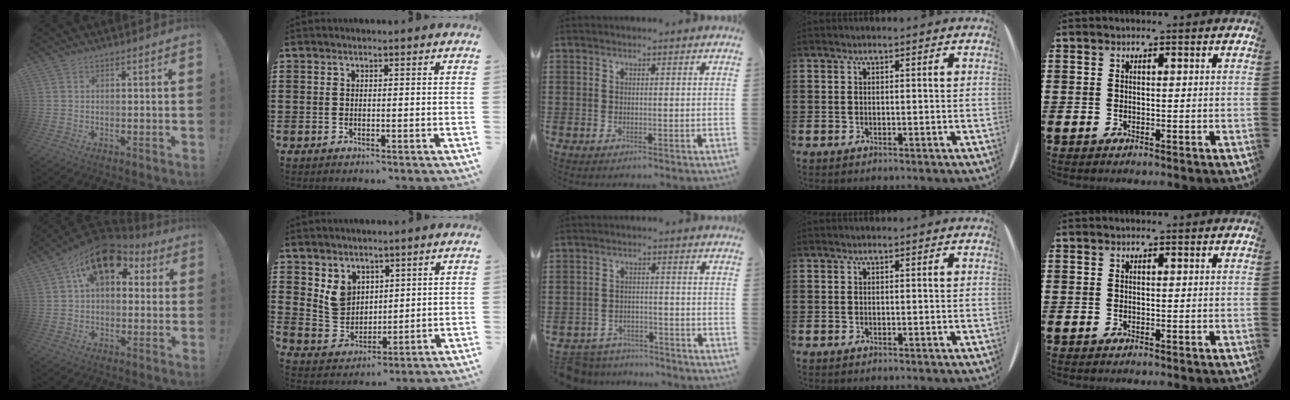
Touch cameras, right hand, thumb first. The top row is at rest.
{"thumb": {"total": 15.2, "force": [7.8, 9.0, 9.6], "torque": [-0.143, -0.038, 0.139]}, "index": {"total": 5.6, "force": [3.0, 4.4, 1.8], "torque": [-0.056, 0.007, 0.059]}, "middle": {"total": 4.5, "force": [-4.4, 0.9, -0.1], "torque": [-0.009, 0.005, -0.095]}}